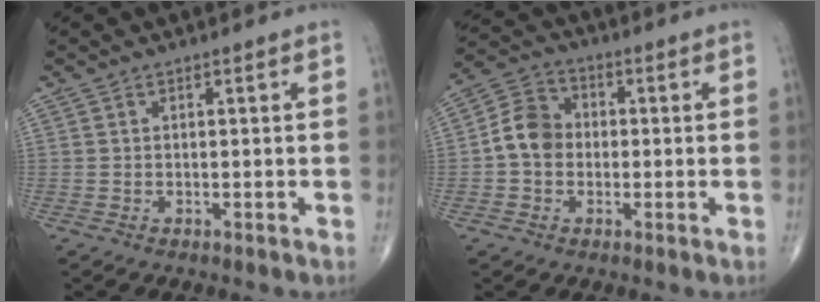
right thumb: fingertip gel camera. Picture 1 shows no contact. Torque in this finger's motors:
{"motor_torque": [0.25, 1.34, 0.88, -0.16, 0.06]}